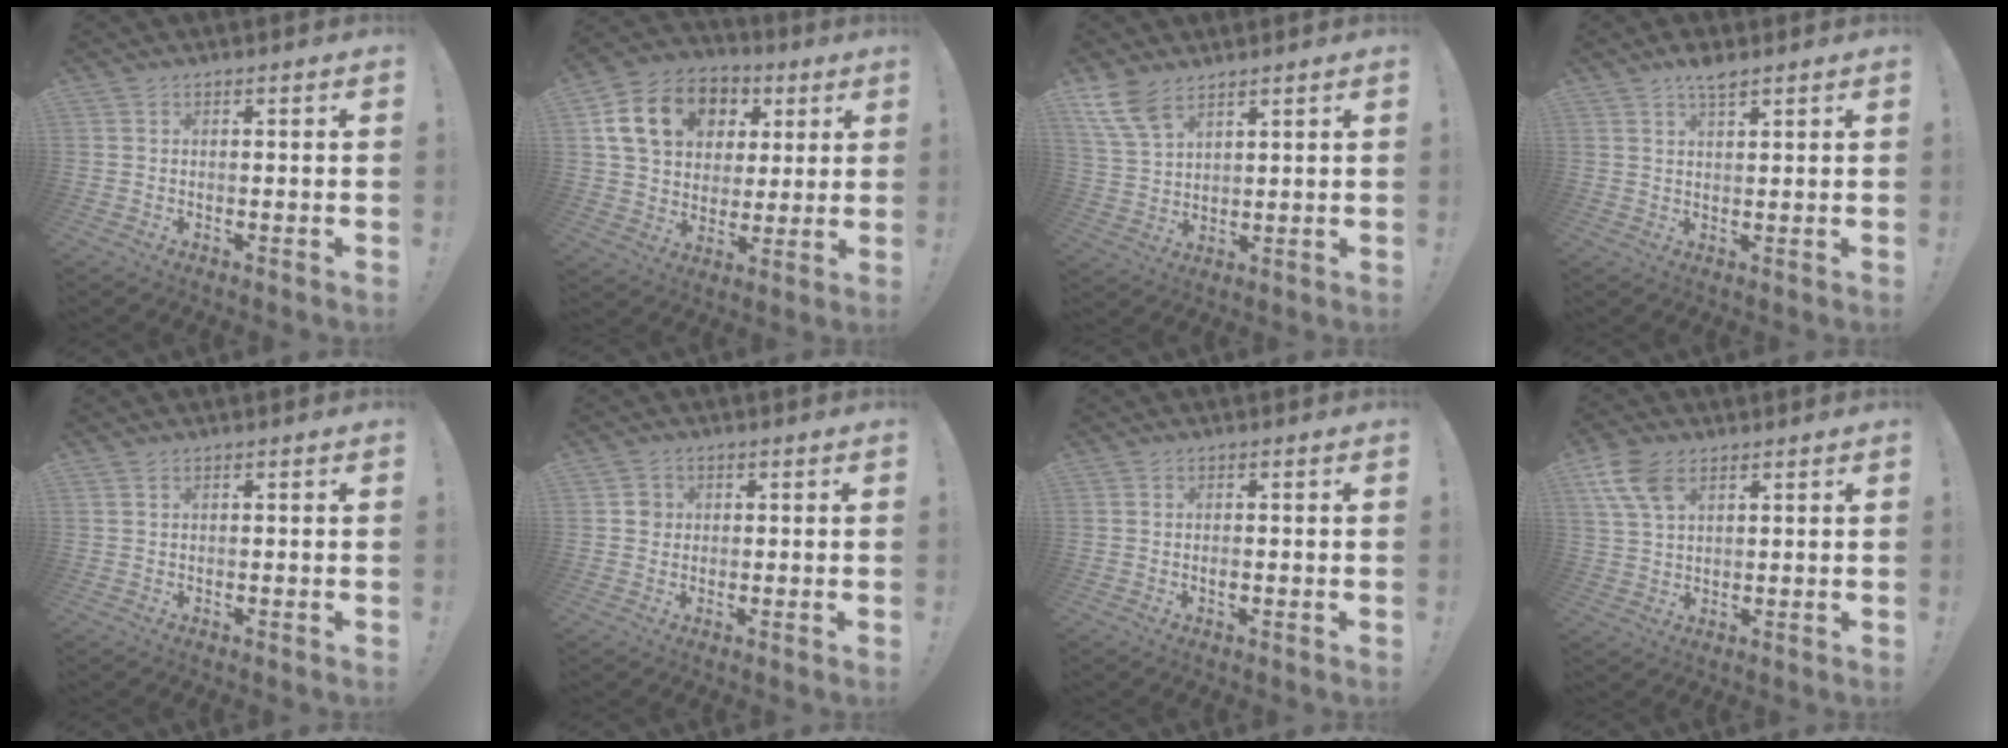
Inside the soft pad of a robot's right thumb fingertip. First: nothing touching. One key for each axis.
{"total": 18.0, "fx": 6.5, "fy": 13.7, "fz": 9.7, "tx": -0.142, "ty": -0.009, "tz": 0.133}
{"total": 8.9, "fx": 6.3, "fy": 4.3, "fz": 4.7, "tx": -0.098, "ty": -0.028, "tz": 0.122}
{"total": 3.8, "fx": 2.9, "fy": 0.8, "fz": 2.3, "tx": -0.038, "ty": -0.019, "tz": 0.049}
{"total": 0.0}
{"total": 2.8, "fx": 0.2, "fy": 2.7, "fz": 0.8, "tx": -0.001, "ty": 0.002, "tz": 0.002}
{"total": 1.1, "fx": -0.5, "fy": 0.5, "fz": 0.8, "tx": -0.009, "ty": -0.002, "tz": -0.009}
{"total": 9.5, "fx": 4.6, "fy": 5.7, "fz": 6.0, "tx": -0.112, "ty": -0.008, "tz": 0.091}